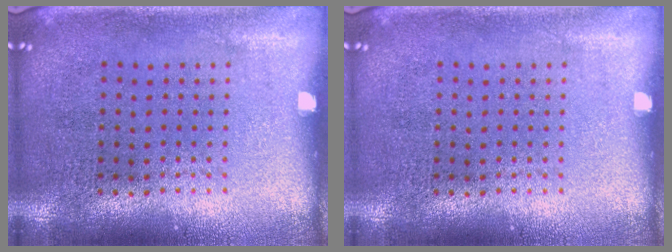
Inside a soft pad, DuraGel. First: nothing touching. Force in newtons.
{"total": 0.0}